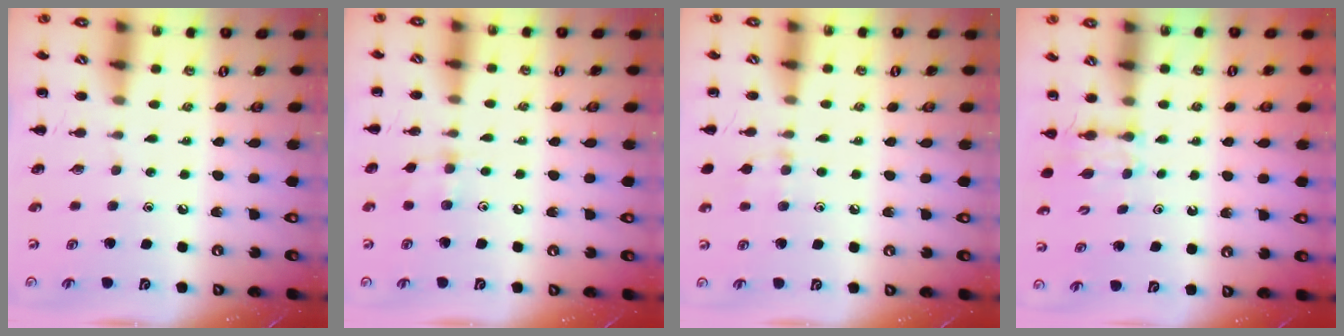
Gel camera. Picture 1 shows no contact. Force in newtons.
{"total": 5.6, "press": 5.5, "slide": 1.1}
{"total": 6.6, "press": 6.3, "slide": 2.2}
{"total": 4.0, "press": 3.7, "slide": 1.3}